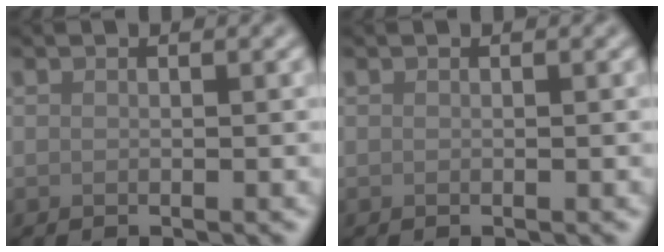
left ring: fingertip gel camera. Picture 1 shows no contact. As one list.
[{"total": 0.0}]